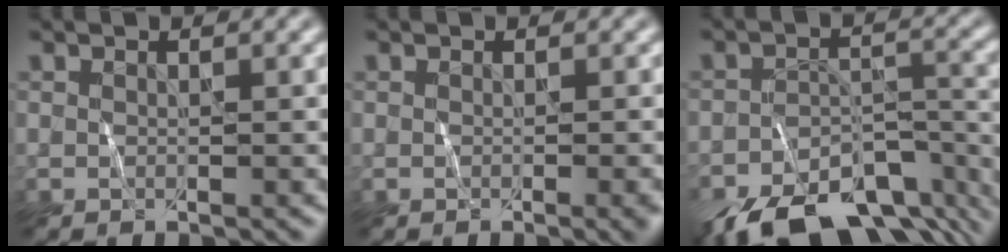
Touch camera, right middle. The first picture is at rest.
{"total": 1.5, "force": [-0.5, 0.4, 1.3], "torque": [-0.013, -0.002, -0.008]}
{"total": 12.4, "force": [-9.3, 5.3, 6.3], "torque": [-0.112, -0.016, -0.132]}